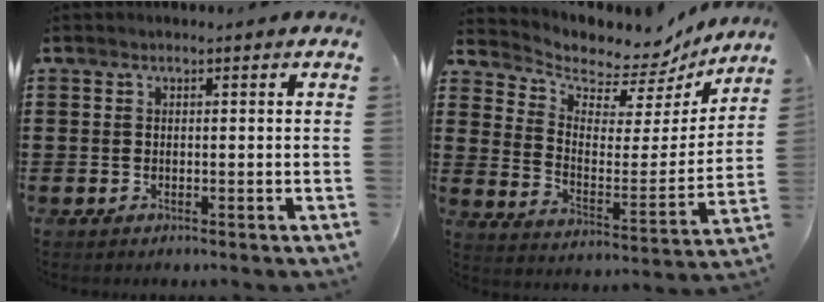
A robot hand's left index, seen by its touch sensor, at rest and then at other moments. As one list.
[{"total": 5.1, "force": [4.7, 2.0, 0.4], "torque": [-0.034, -0.046, 0.076]}]